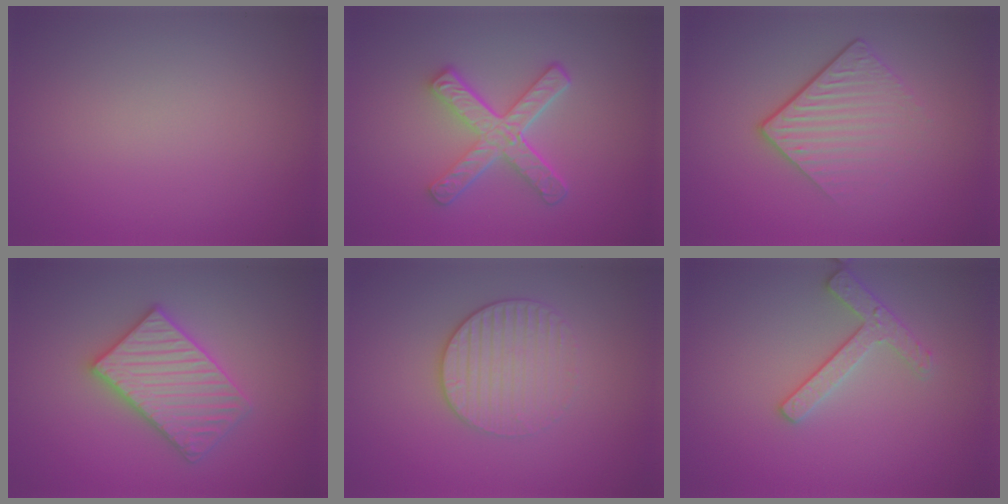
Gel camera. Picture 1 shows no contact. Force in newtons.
{"total": 4.8, "press": 3.6, "slide": 3.2}
{"total": 4.3, "press": 2.6, "slide": 3.5}
{"total": 4.1, "press": 4.0, "slide": 0.7}
{"total": 3.1, "press": 2.7, "slide": 1.5}
{"total": 2.4, "press": 2.3, "slide": 0.5}